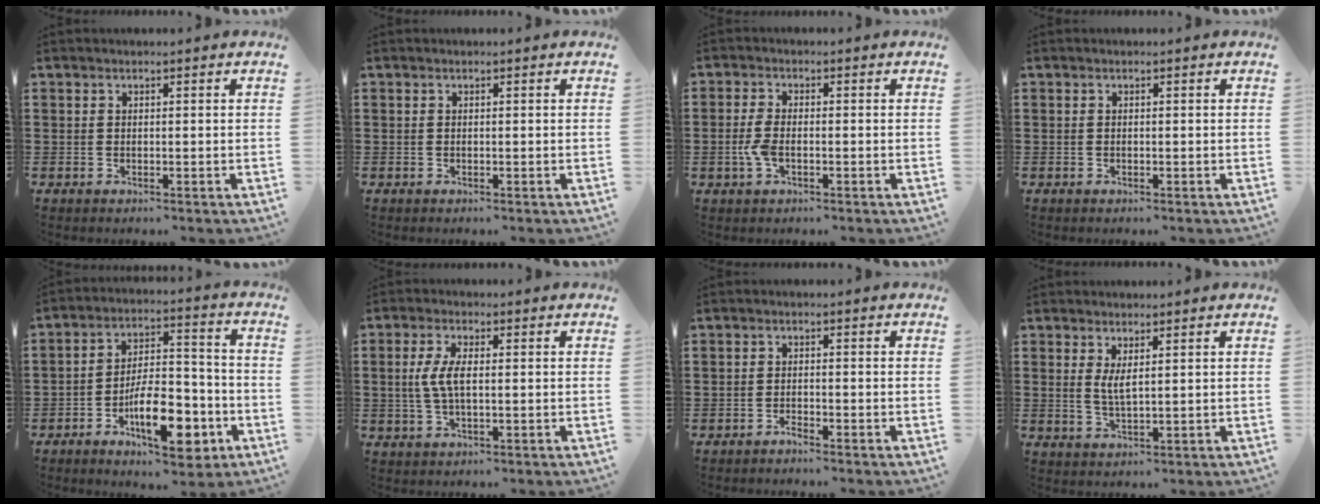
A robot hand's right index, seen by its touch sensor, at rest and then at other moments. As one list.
[{"total": 0.0}, {"total": 3.4, "force": [-0.9, 1.5, 2.9], "torque": [-0.082, -0.007, -0.025]}, {"total": 0.0}, {"total": 12.7, "force": [-5.9, 5.2, 10.0], "torque": [-0.165, 0.016, -0.099]}, {"total": 4.8, "force": [0.2, 1.8, 4.4], "torque": [-0.106, -0.002, -0.005]}, {"total": 1.3, "force": [-1.3, -0.1, 0.3], "torque": [-0.008, -0.001, -0.026]}, {"total": 2.8, "force": [1.1, 0.7, 2.5], "torque": [-0.052, 0.002, 0.020]}]